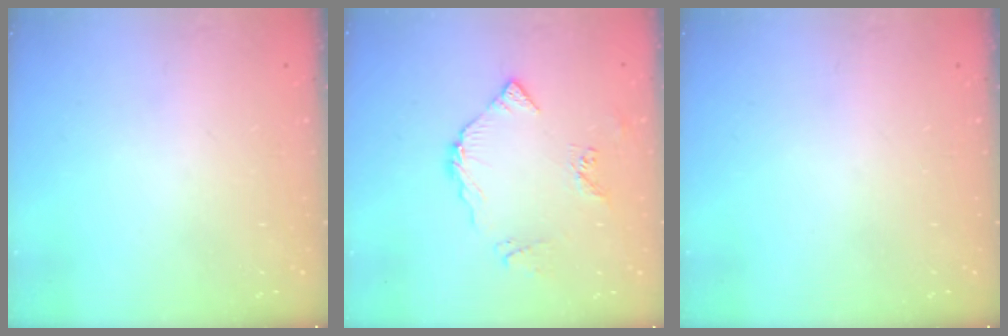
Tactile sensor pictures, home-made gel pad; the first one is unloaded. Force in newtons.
{"total": 7.9, "press": 7.8, "slide": 0.5}
{"total": 0.0}